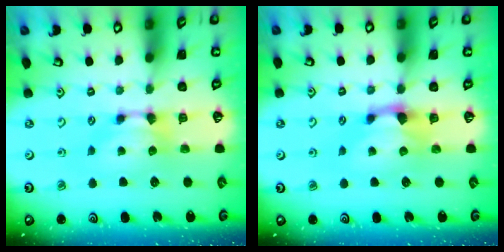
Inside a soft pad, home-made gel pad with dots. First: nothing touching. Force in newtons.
{"total": 1.2, "press": 0.2, "slide": 1.2}